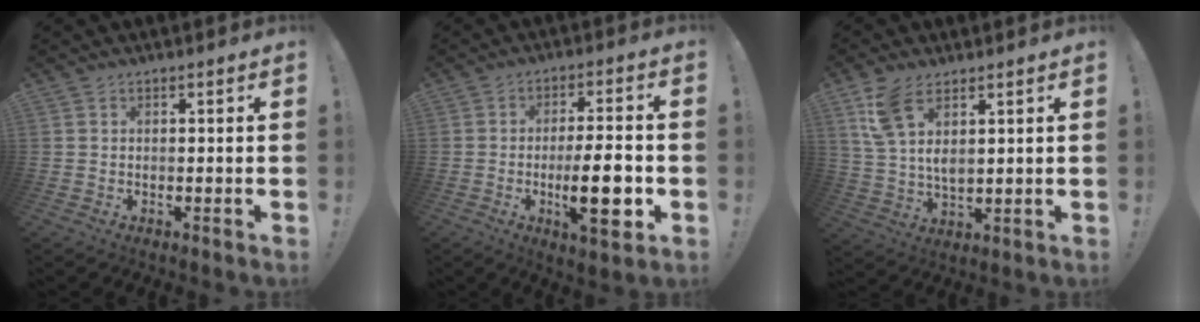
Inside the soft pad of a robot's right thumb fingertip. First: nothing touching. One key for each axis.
{"total": 14.3, "fx": -3.6, "fy": 3.2, "fz": 13.5, "tx": -0.204, "ty": -0.003, "tz": -0.061}
{"total": 9.4, "fx": 5.4, "fy": 4.1, "fz": 6.5, "tx": -0.128, "ty": -0.022, "tz": 0.104}